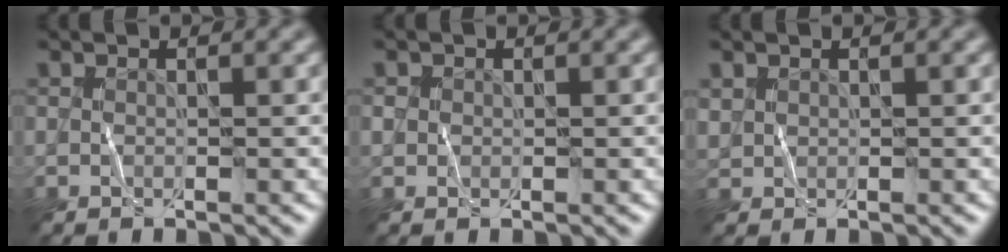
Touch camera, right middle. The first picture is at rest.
{"total": 0.7, "force": [0.2, 0.7, -0.1], "torque": [0.007, 0.001, -0.003]}
{"total": 0.9, "force": [0.6, 0.5, -0.2], "torque": [0.002, 0.003, 0.010]}